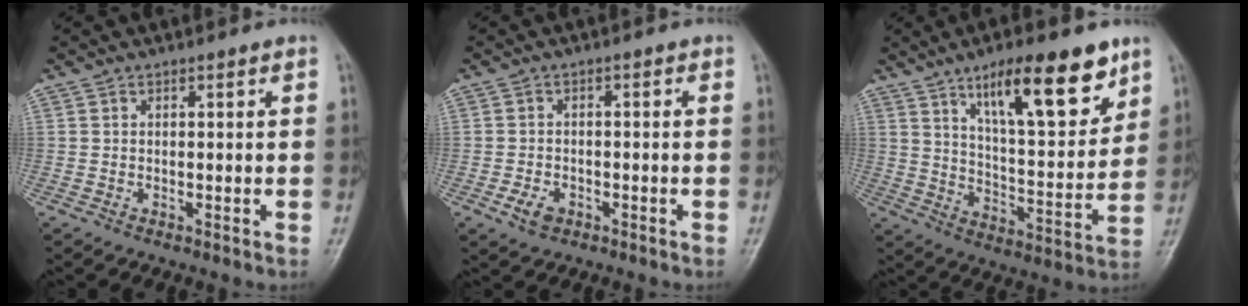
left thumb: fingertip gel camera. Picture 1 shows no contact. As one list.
[{"total": 3.5, "force": [-1.8, 2.4, 1.8], "torque": [-0.028, 0.006, -0.030]}, {"total": 17.8, "force": [10.6, 5.5, 13.2], "torque": [-0.169, -0.054, 0.174]}]